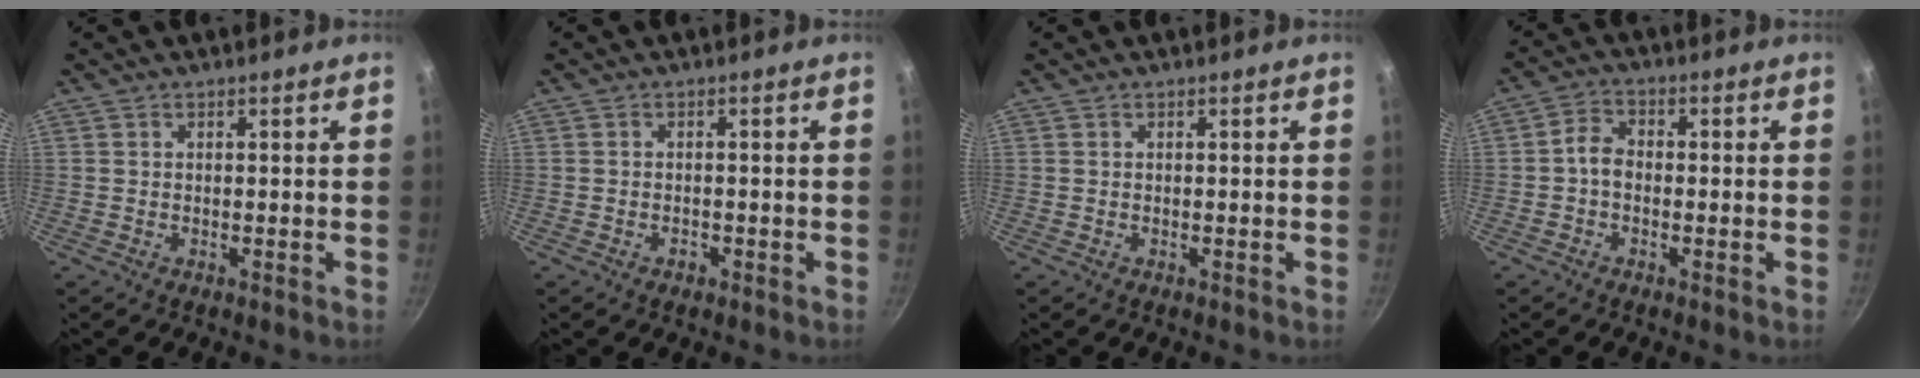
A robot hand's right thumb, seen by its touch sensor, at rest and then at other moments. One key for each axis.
{"total": 1.3, "fx": -0.7, "fy": 0.8, "fz": 0.6, "tx": -0.009, "ty": 0.006, "tz": -0.009}
{"total": 0.0}
{"total": 3.5, "fx": -0.9, "fy": 2.5, "fz": 2.2, "tx": -0.041, "ty": 0.021, "tz": -0.027}